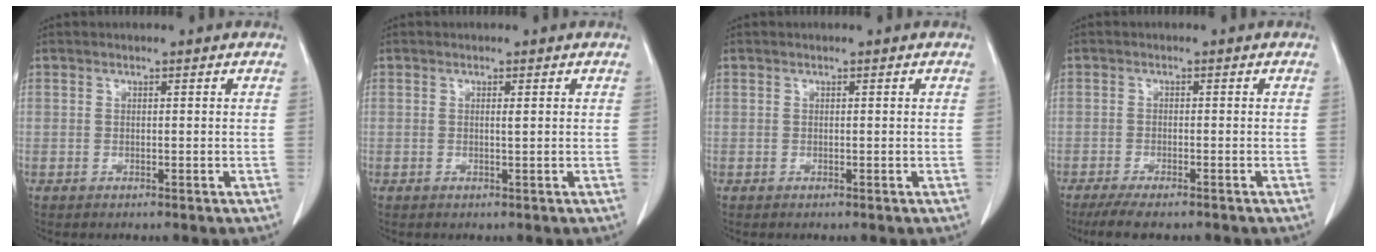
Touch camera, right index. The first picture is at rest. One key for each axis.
{"total": 0.5, "fx": 0.0, "fy": -0.1, "fz": 0.5, "tx": -0.008, "ty": -0.001, "tz": 0.000}
{"total": 0.0}
{"total": 6.8, "fx": -5.6, "fy": 1.2, "fz": 3.7, "tx": -0.054, "ty": -0.012, "tz": -0.087}